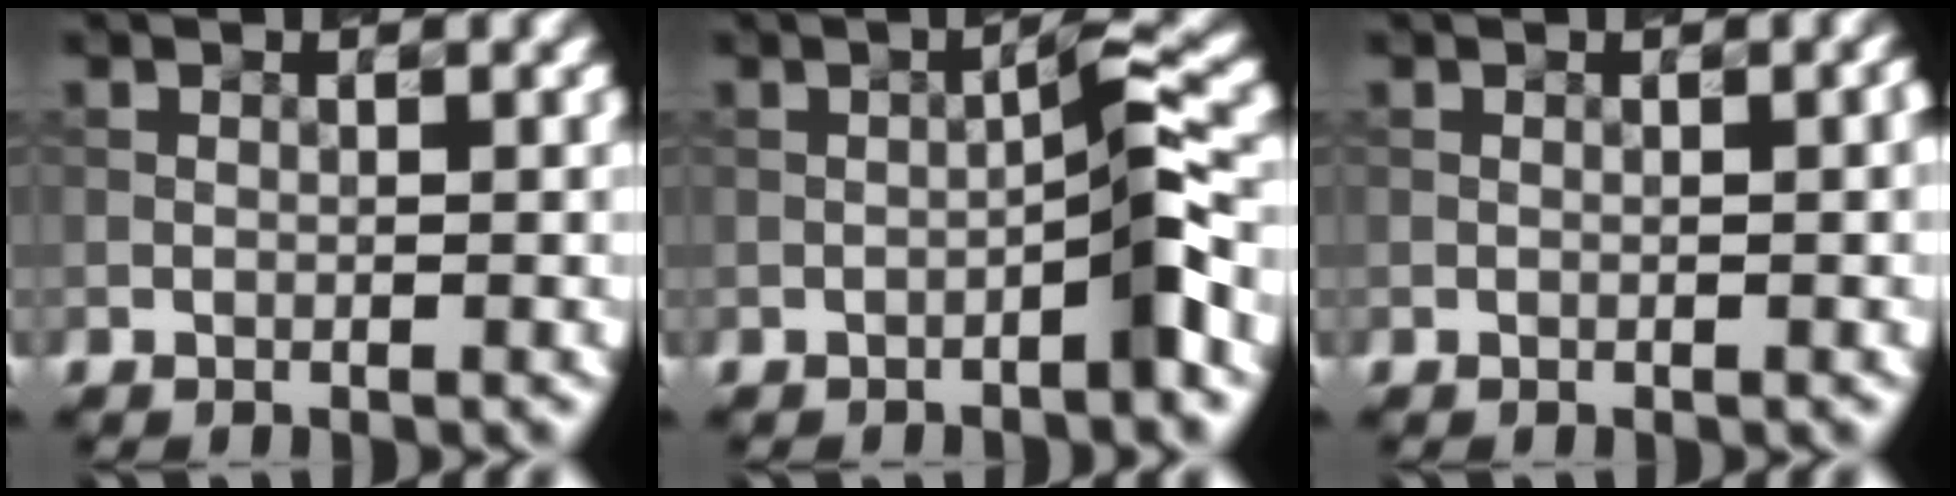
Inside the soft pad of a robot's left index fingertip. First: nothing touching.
{"total": 3.3, "force": [-1.3, 0.1, 3.0], "torque": [-0.047, 0.020, -0.027]}
{"total": 0.9, "force": [-0.1, 0.2, 0.9], "torque": [-0.010, 0.001, 0.000]}